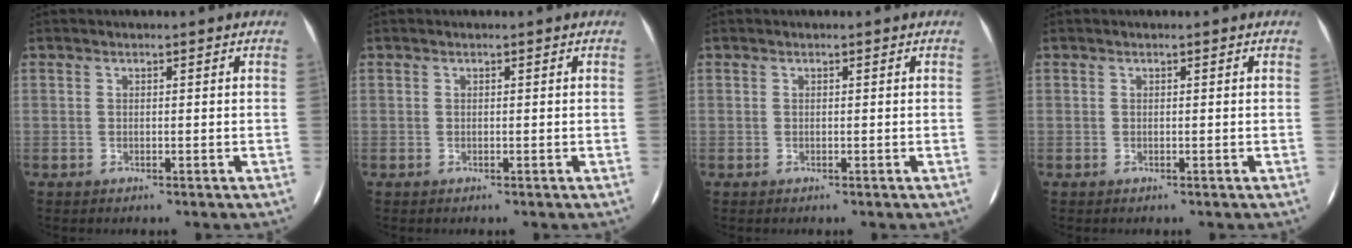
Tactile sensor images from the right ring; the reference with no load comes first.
{"total": 0.0}
{"total": 0.0}
{"total": 0.0}